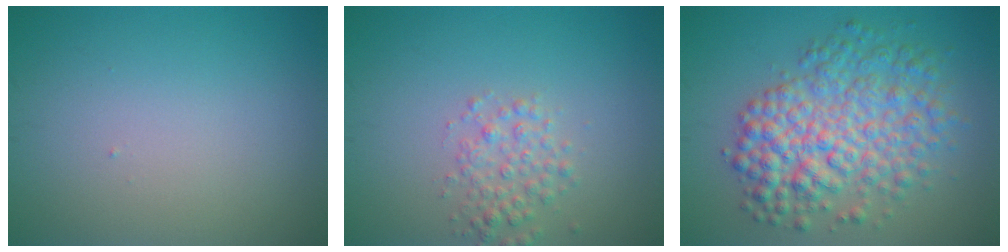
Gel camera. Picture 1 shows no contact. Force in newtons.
{"total": 2.4, "press": 2.4, "slide": 0.1}
{"total": 7.4, "press": 7.4, "slide": 0.1}